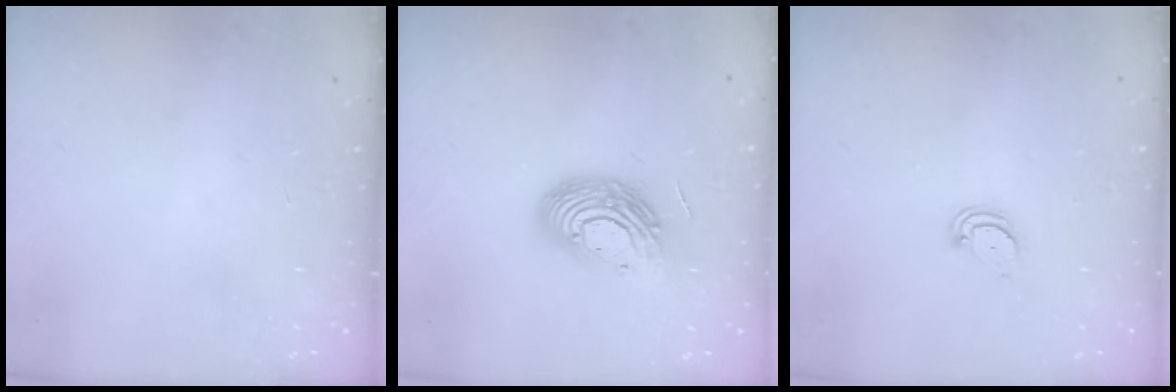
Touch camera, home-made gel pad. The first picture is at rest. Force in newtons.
{"total": 14.2, "press": 14.2, "slide": 1.1}
{"total": 2.1, "press": 2.1, "slide": 0.1}